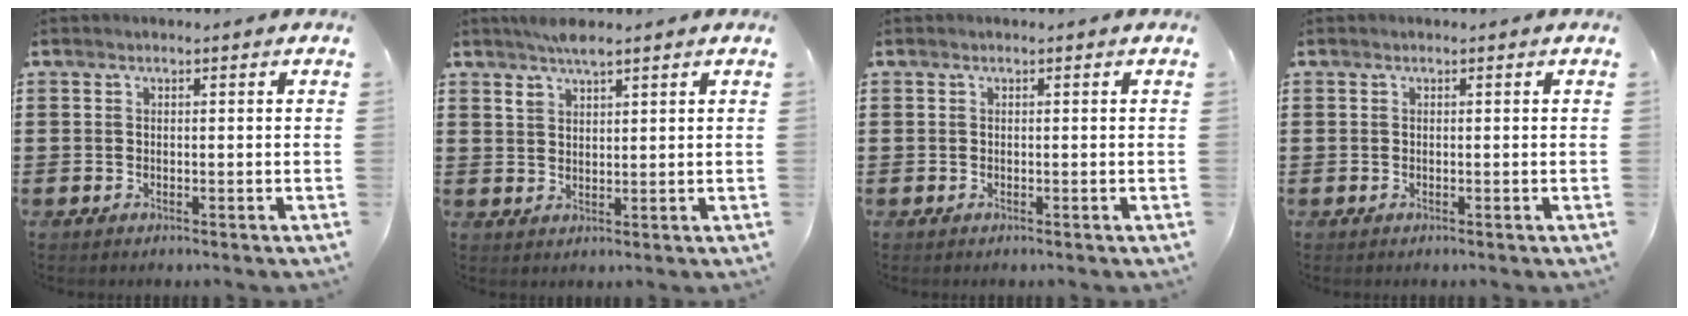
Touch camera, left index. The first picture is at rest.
{"total": 3.2, "force": [2.7, 0.9, 1.6], "torque": [-0.035, 0.003, 0.049]}
{"total": 0.0}
{"total": 0.0}